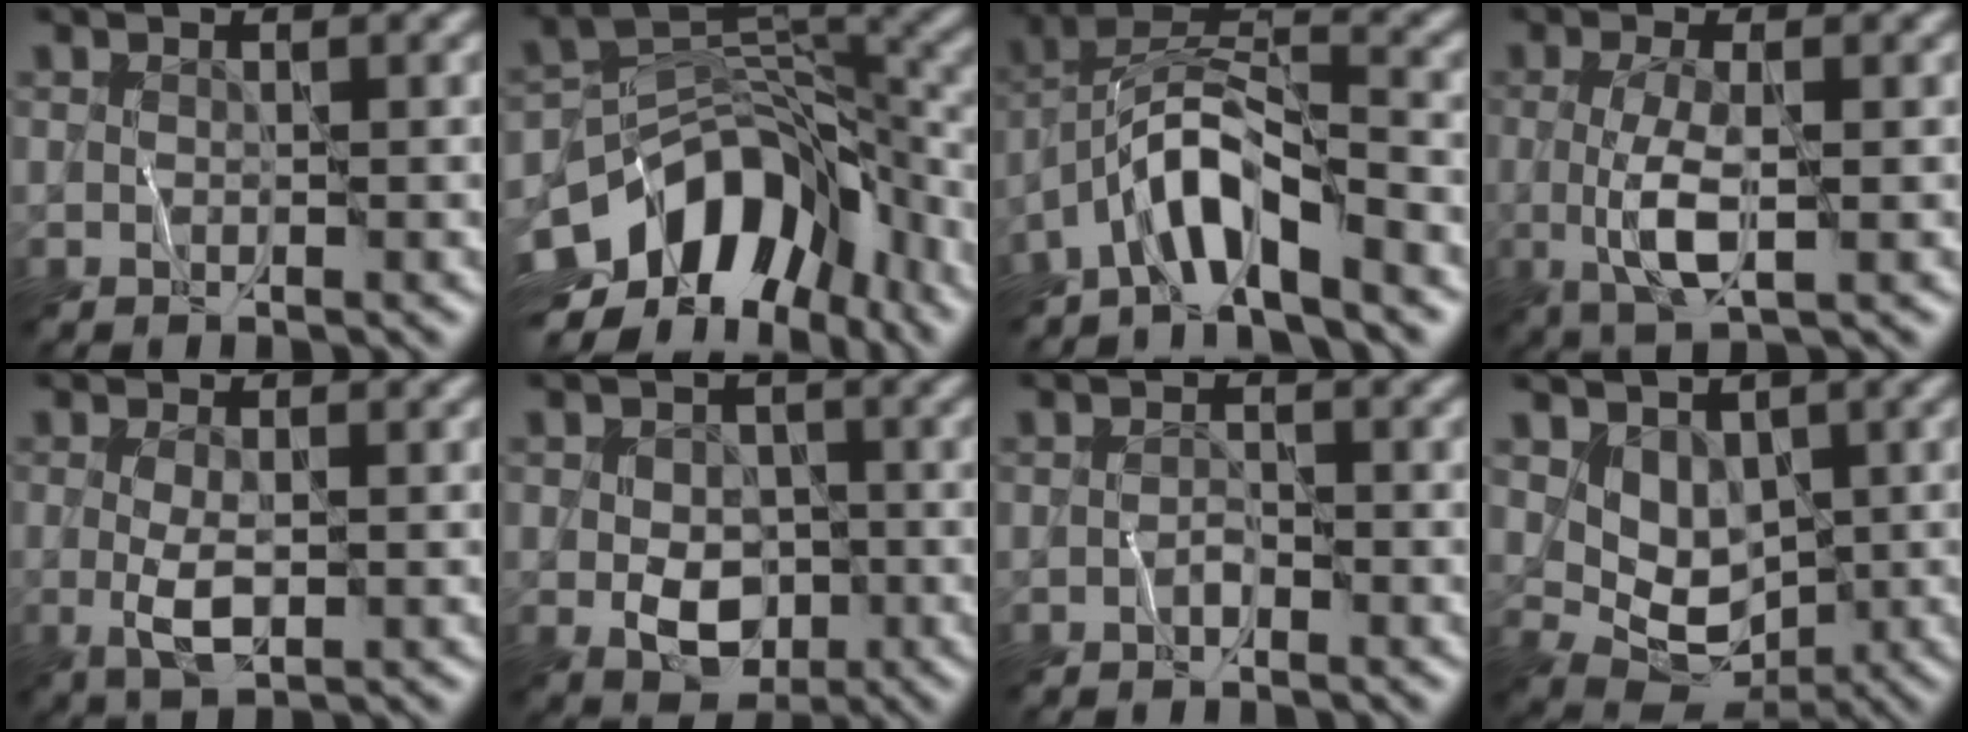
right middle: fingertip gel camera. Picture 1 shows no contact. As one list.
[{"total": 13.0, "force": [-5.7, 8.2, 8.4], "torque": [-0.137, 0.005, -0.106]}, {"total": 5.8, "force": [-3.7, 1.5, 4.1], "torque": [-0.072, 0.012, -0.079]}, {"total": 3.9, "force": [-0.2, 1.0, 3.8], "torque": [-0.084, -0.007, -0.006]}, {"total": 2.8, "force": [-0.2, 1.1, 2.6], "torque": [-0.058, -0.010, -0.003]}, {"total": 4.5, "force": [-0.9, 3.3, 2.9], "torque": [-0.042, -0.005, -0.017]}, {"total": 0.6, "force": [-0.5, 0.3, 0.3], "torque": [-0.002, 0.005, -0.011]}, {"total": 4.8, "force": [1.3, 3.5, 3.0], "torque": [-0.053, -0.020, 0.032]}]